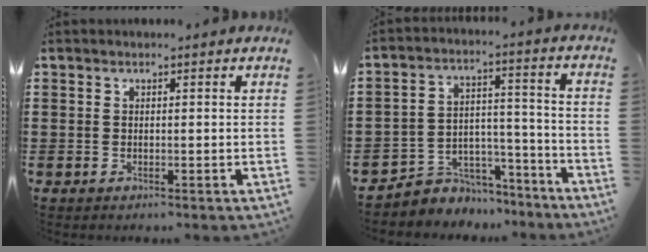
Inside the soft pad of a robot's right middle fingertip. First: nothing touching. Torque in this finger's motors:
{"motor_torque": [2.14, 0.00, 0.01, 0.02]}